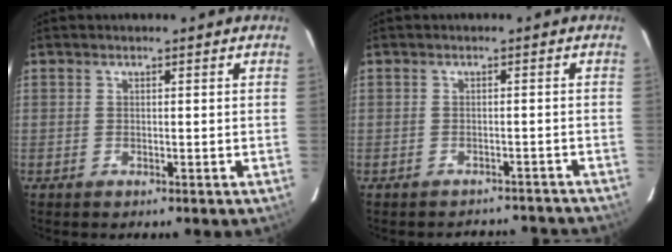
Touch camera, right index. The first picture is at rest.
{"total": 5.9, "force": [-5.7, 1.4, -0.2], "torque": [0.006, 0.011, -0.057]}